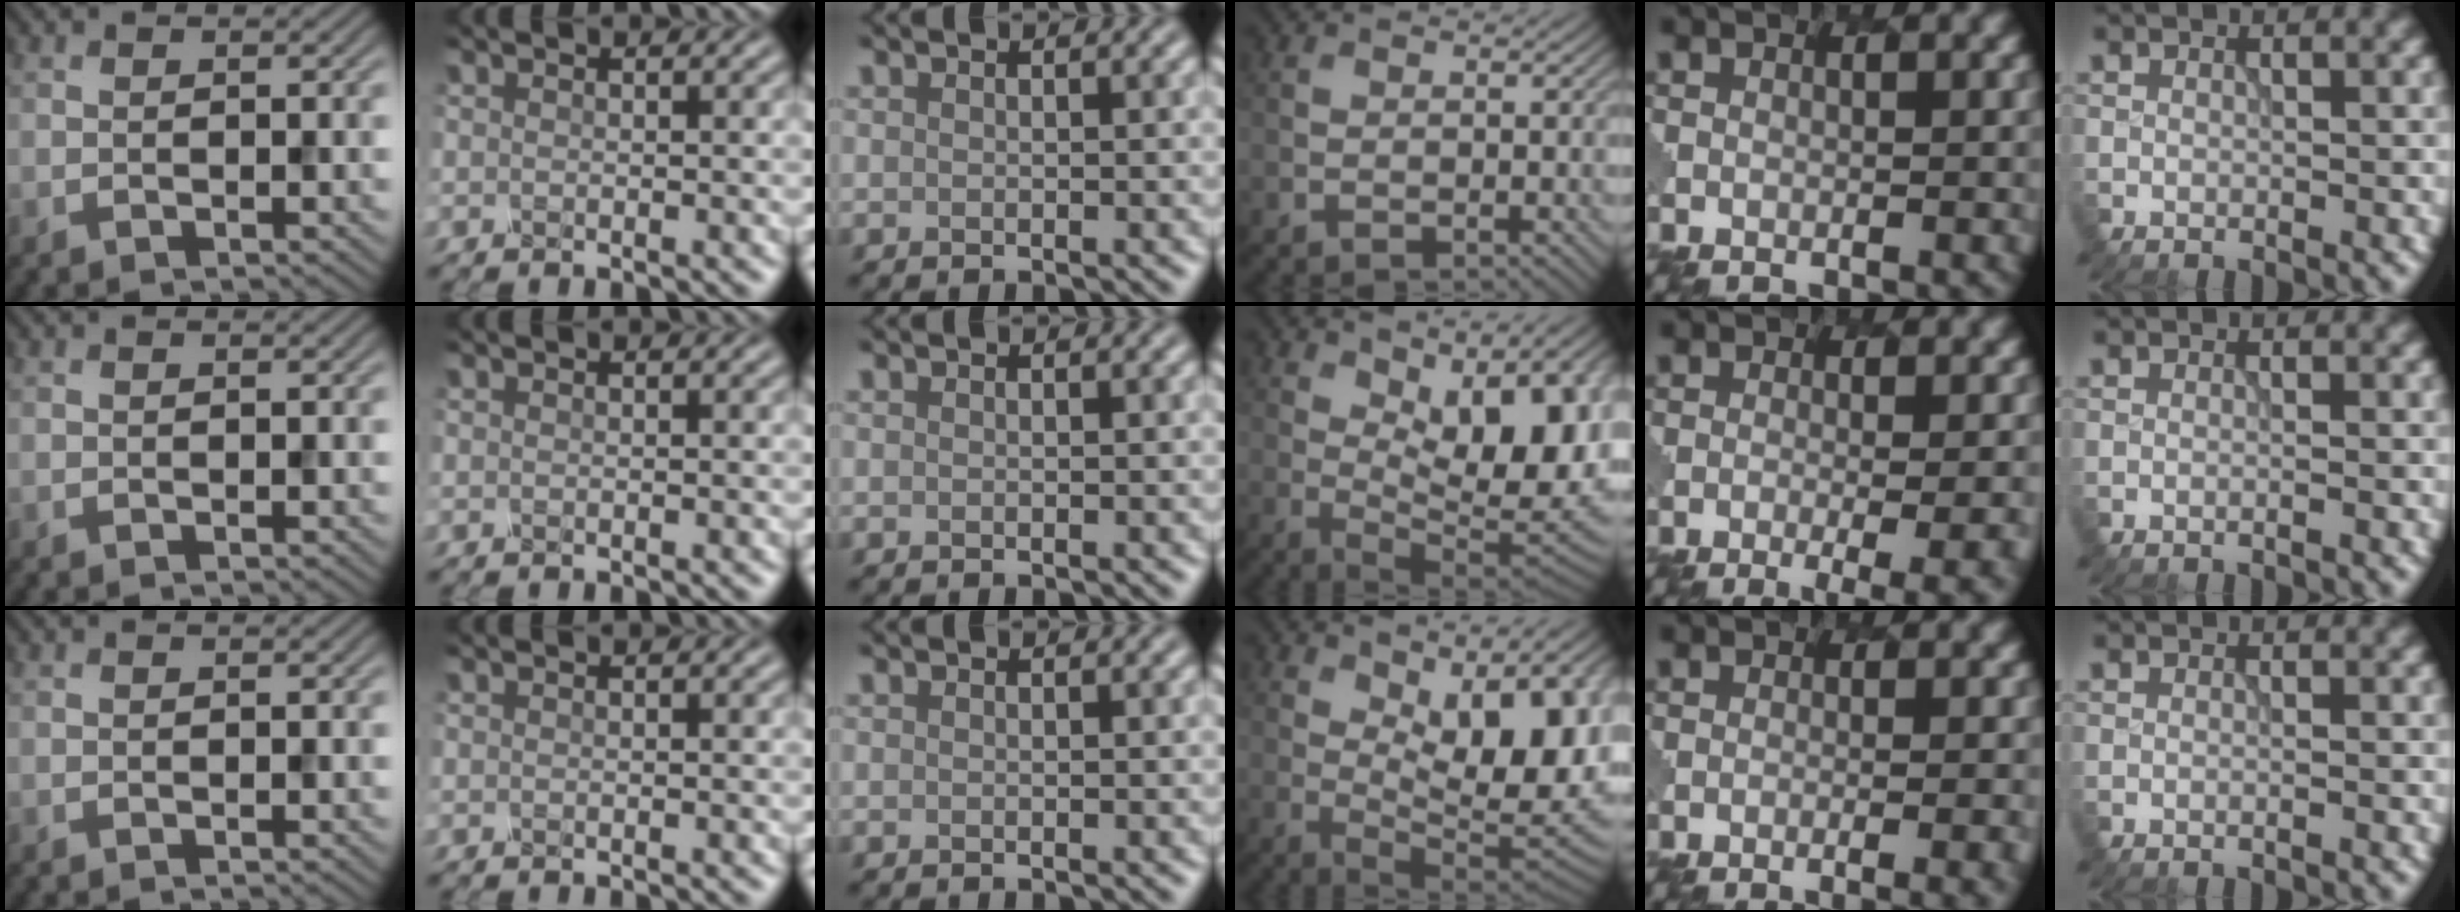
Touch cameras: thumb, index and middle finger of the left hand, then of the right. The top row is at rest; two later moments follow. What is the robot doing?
{"motion": "shake", "object": "salt shaker"}